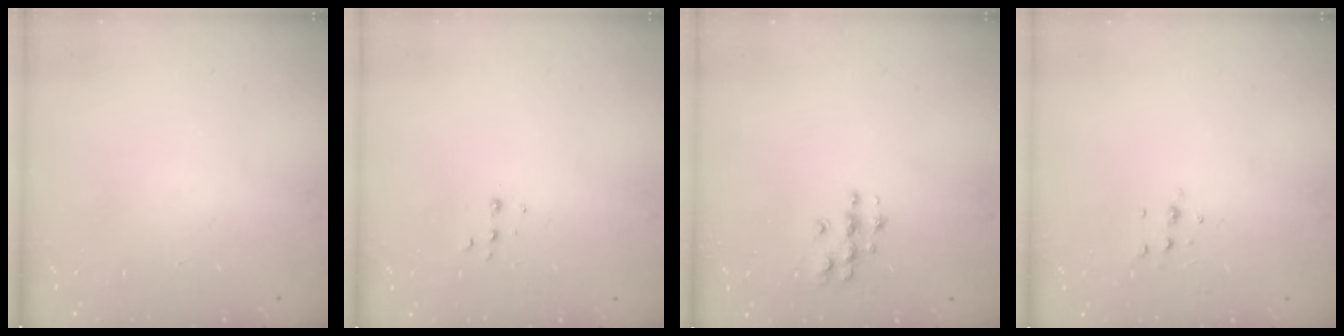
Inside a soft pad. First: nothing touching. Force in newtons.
{"total": 4.7, "press": 4.6, "slide": 0.8}
{"total": 5.2, "press": 5.1, "slide": 0.5}
{"total": 4.5, "press": 4.3, "slide": 1.3}